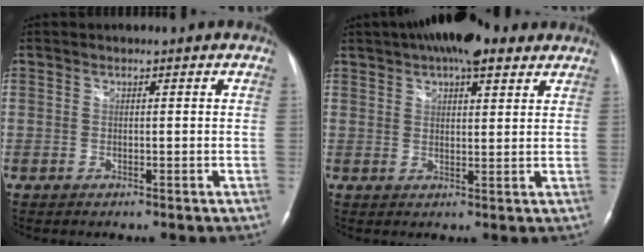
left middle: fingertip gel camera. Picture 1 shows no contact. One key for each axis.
{"total": 11.4, "fx": 8.1, "fy": 3.6, "fz": 7.3, "tx": -0.119, "ty": 0.035, "tz": 0.126}